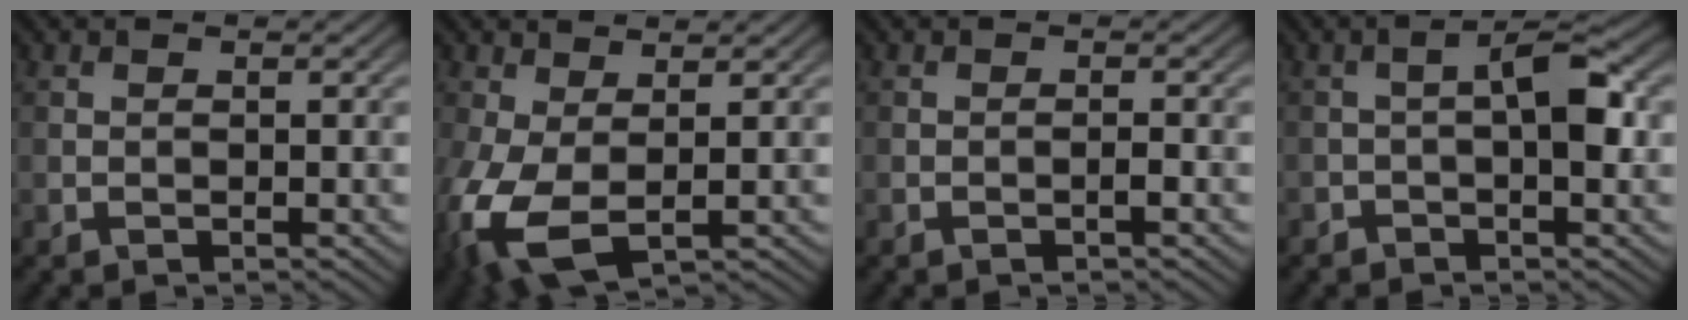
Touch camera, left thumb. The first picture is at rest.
{"total": 7.7, "force": [-0.9, 4.1, 6.5], "torque": [-0.176, -0.014, -0.018]}
{"total": 0.9, "force": [-0.5, 0.0, 0.8], "torque": [-0.011, 0.005, -0.009]}
{"total": 4.0, "force": [-0.9, 1.3, 3.6], "torque": [-0.057, 0.014, -0.025]}